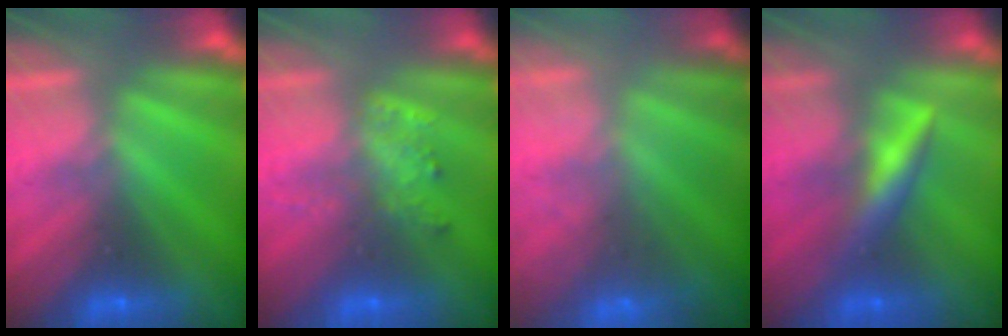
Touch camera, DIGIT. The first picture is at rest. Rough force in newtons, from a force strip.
{"total": 1.7}
{"total": 7.3}
{"total": 2.4}